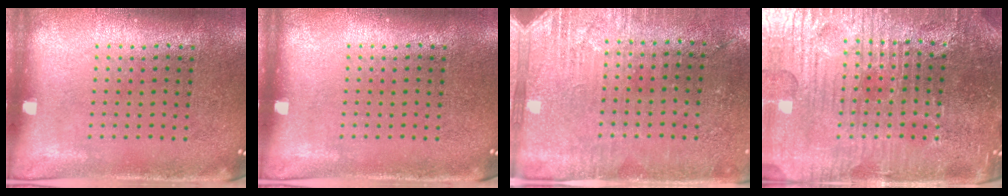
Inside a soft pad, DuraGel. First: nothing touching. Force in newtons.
{"total": 0.0}
{"total": 2.8, "press": 2.6, "slide": 1.0}
{"total": 5.6, "press": 5.3, "slide": 1.8}